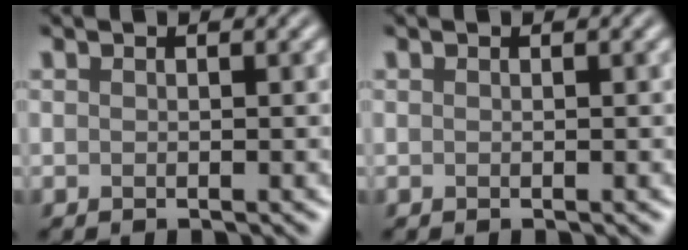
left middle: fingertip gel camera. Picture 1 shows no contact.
{"total": 0.0}